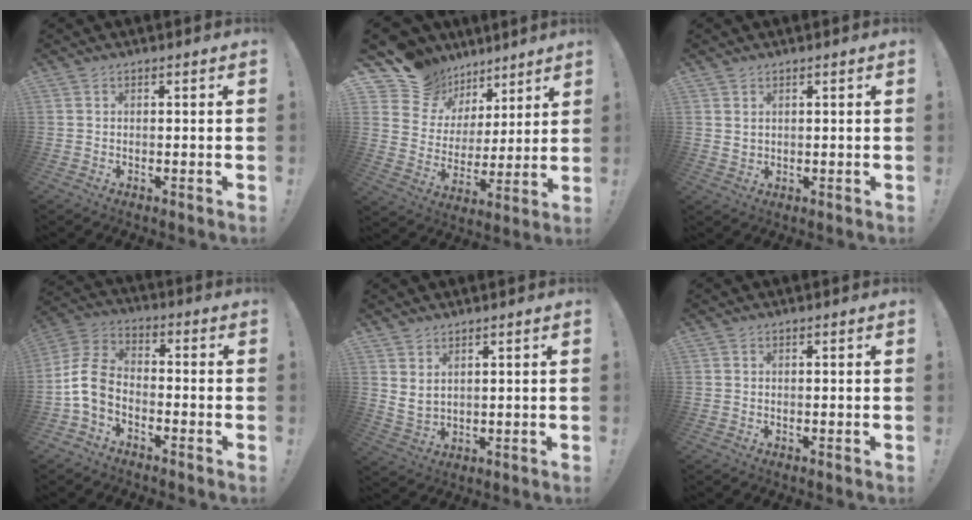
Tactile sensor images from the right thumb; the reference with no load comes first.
{"total": 13.1, "force": [9.5, 8.8, 2.0], "torque": [-0.044, -0.068, 0.187]}
{"total": 1.9, "force": [1.2, 1.2, 0.8], "torque": [-0.007, -0.006, 0.022]}
{"total": 10.4, "force": [-3.7, 7.4, 6.4], "torque": [-0.122, 0.026, -0.064]}
{"total": 3.8, "force": [2.9, 1.6, 1.7], "torque": [-0.031, -0.016, 0.056]}
{"total": 0.0}